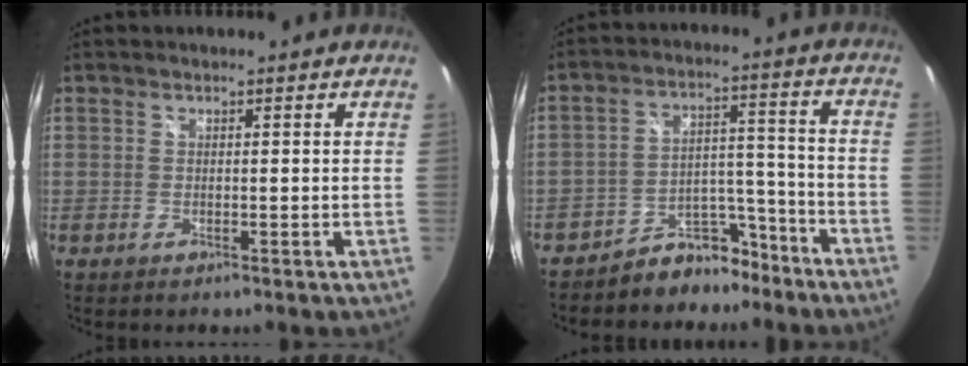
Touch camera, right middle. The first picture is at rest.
{"total": 9.2, "force": [-7.8, 4.6, 1.7], "torque": [-0.021, 0.051, -0.111]}